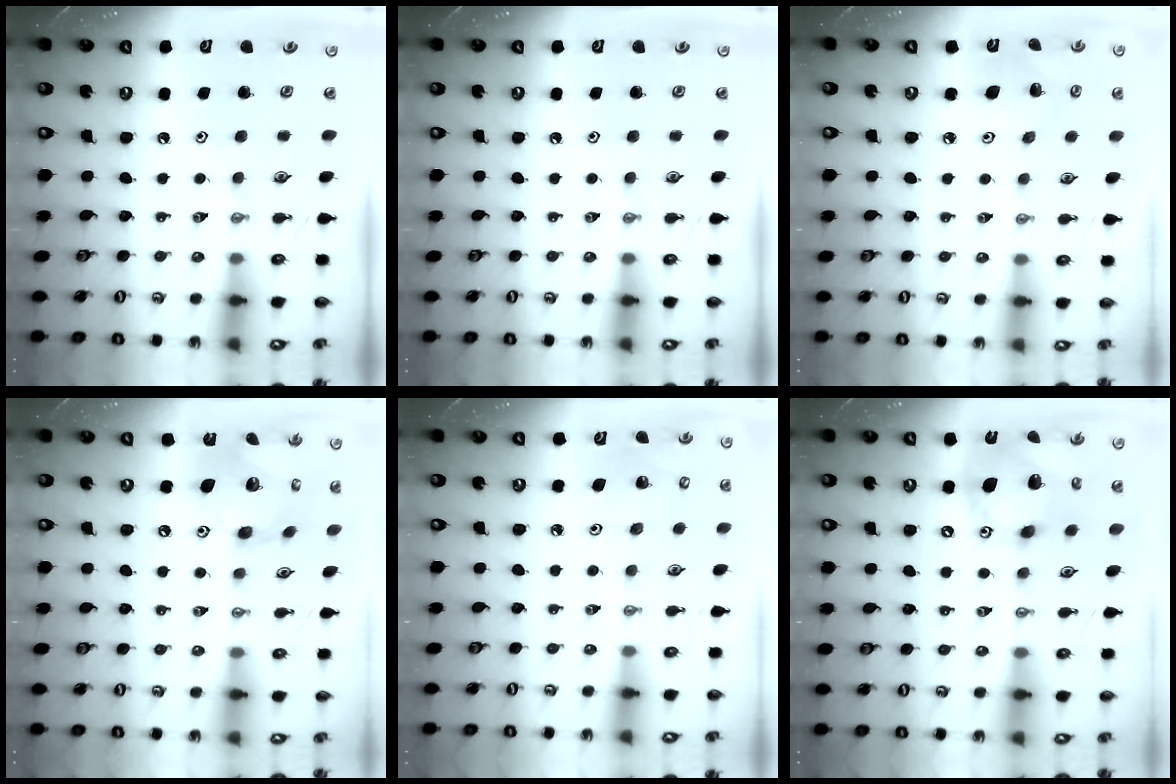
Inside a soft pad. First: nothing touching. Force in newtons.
{"total": 0.0}
{"total": 7.8, "press": 7.7, "slide": 1.3}
{"total": 15.5, "press": 15.4, "slide": 1.7}
{"total": 5.1, "press": 4.6, "slide": 2.1}
{"total": 16.0, "press": 15.7, "slide": 2.9}